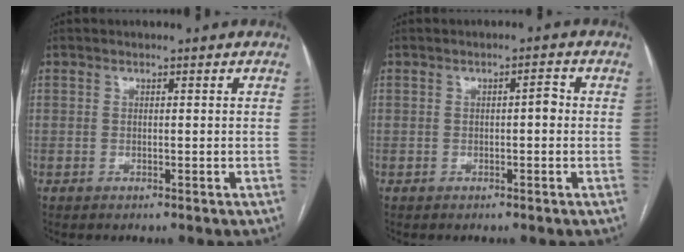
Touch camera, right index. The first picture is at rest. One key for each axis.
{"total": 1.8, "fx": -0.1, "fy": 0.5, "fz": 1.7, "tx": -0.022, "ty": 0.009, "tz": -0.001}